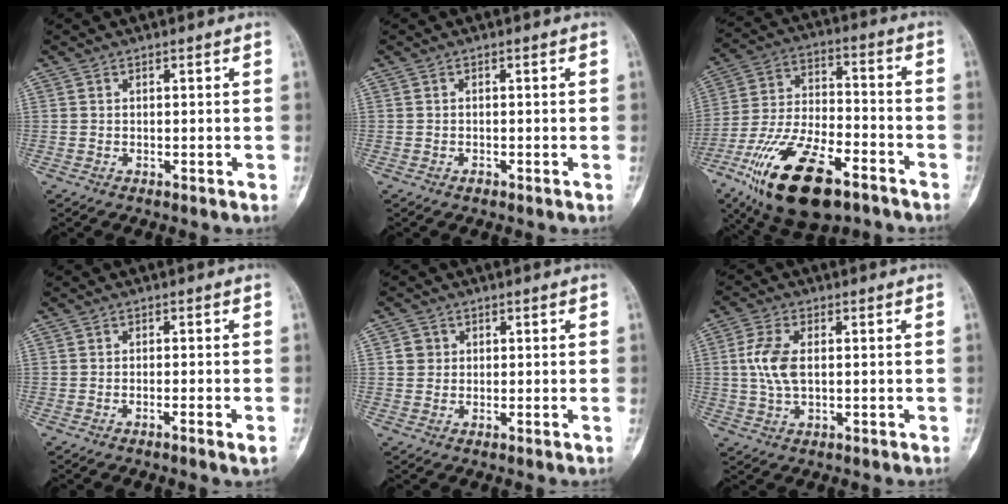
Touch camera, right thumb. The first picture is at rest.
{"total": 0.6, "force": [-0.4, 0.2, 0.4], "torque": [-0.006, 0.000, -0.008]}
{"total": 21.4, "force": [-12.0, 8.9, 15.3], "torque": [-0.308, 0.042, -0.213]}
{"total": 2.0, "force": [-0.9, -0.2, 1.7], "torque": [-0.039, -0.001, -0.018]}
{"total": 2.0, "force": [0.4, 1.8, 0.8], "torque": [-0.005, 0.001, 0.003]}
{"total": 7.0, "force": [0.6, 3.7, 5.9], "torque": [-0.130, 0.003, 0.011]}